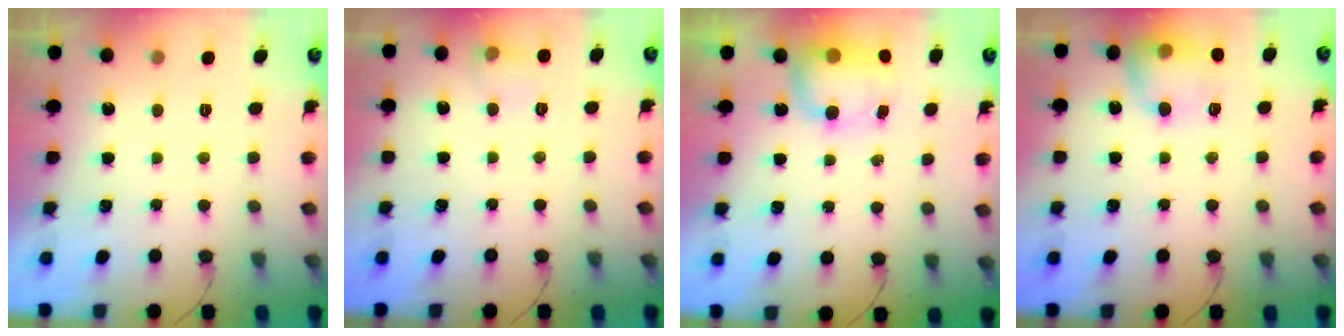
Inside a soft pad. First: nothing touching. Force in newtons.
{"total": 5.9, "press": 5.7, "slide": 1.4}
{"total": 7.5, "press": 7.2, "slide": 1.9}
{"total": 13.3, "press": 13.2, "slide": 1.4}